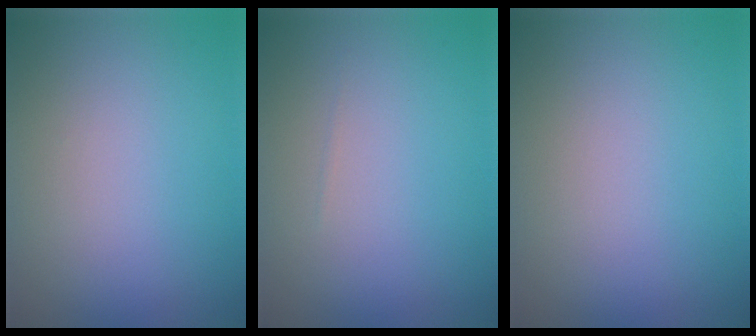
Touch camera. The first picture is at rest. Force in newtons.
{"total": 0.0}
{"total": 0.0}